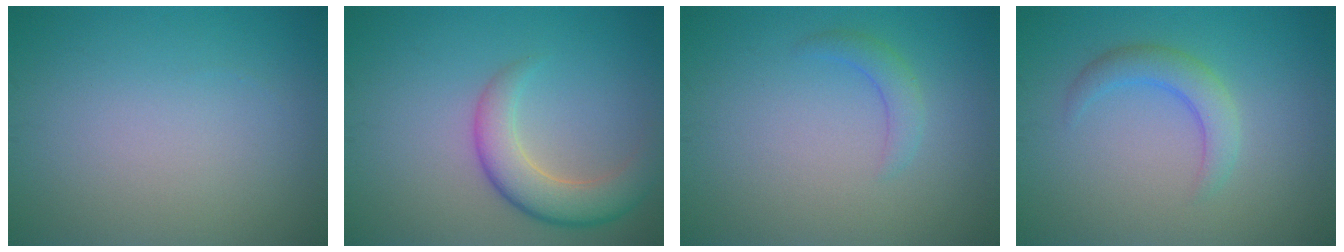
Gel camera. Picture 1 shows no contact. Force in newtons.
{"total": 4.6, "press": 4.6, "slide": 0.3}
{"total": 1.6, "press": 1.6, "slide": 0.2}
{"total": 2.7, "press": 2.7, "slide": 0.2}